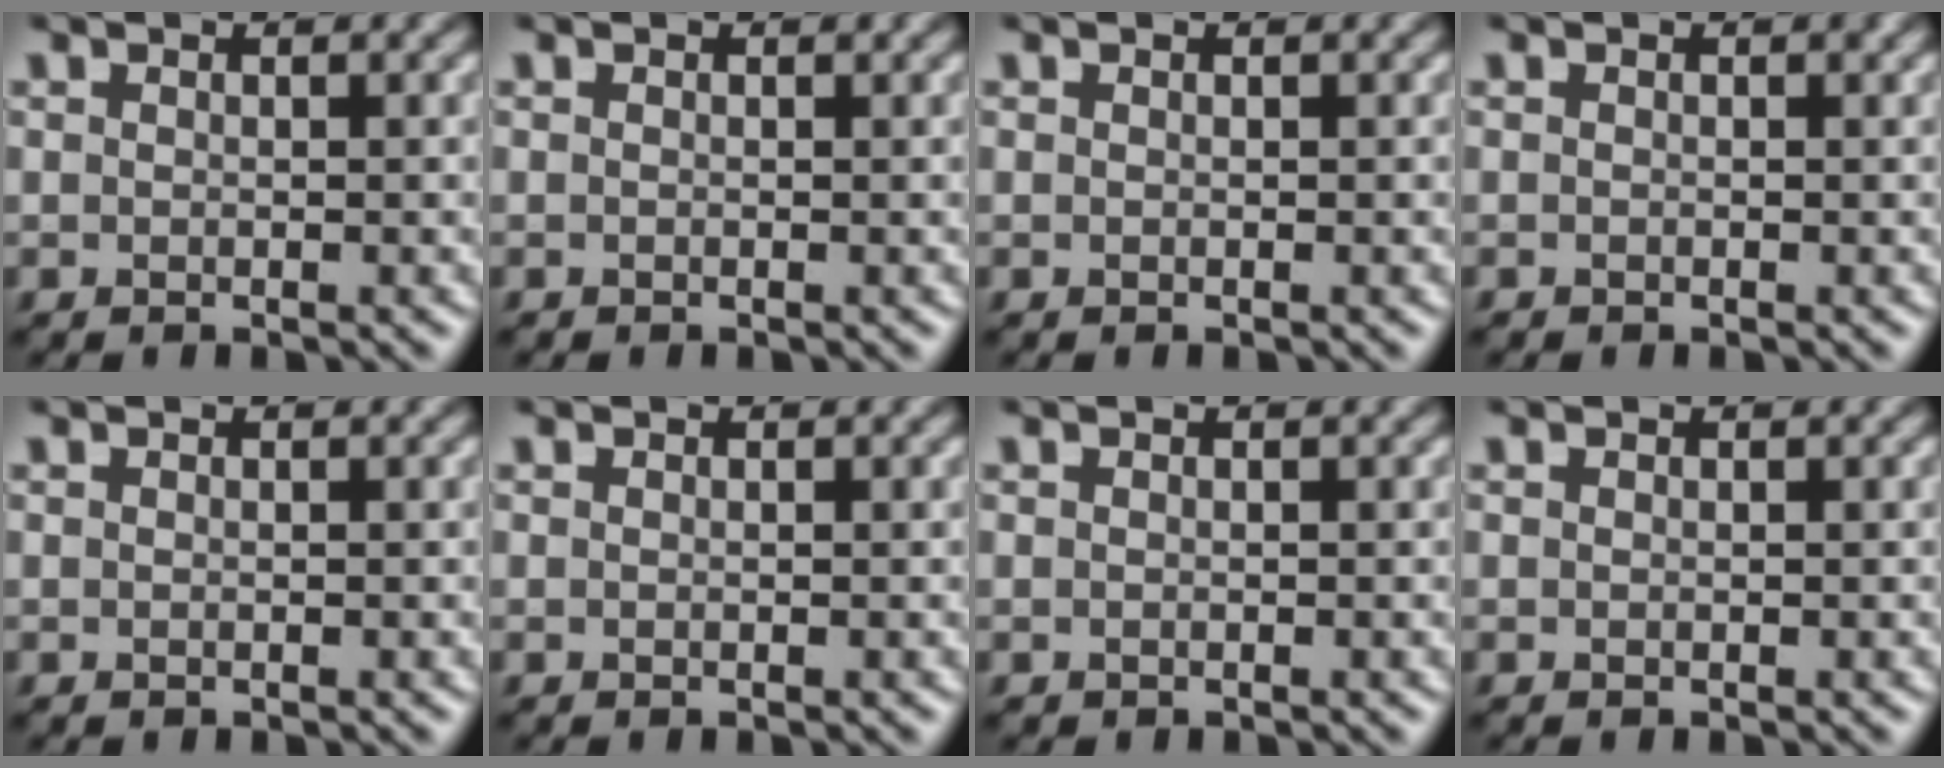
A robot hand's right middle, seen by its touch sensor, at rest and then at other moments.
{"total": 0.0}
{"total": 0.0}
{"total": 0.0}
{"total": 0.0}
{"total": 0.0}
{"total": 0.0}
{"total": 0.0}